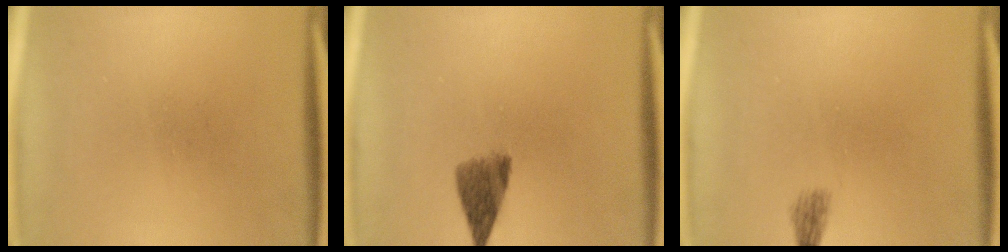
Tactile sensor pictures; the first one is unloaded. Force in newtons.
{"total": 4.3}
{"total": 1.4}